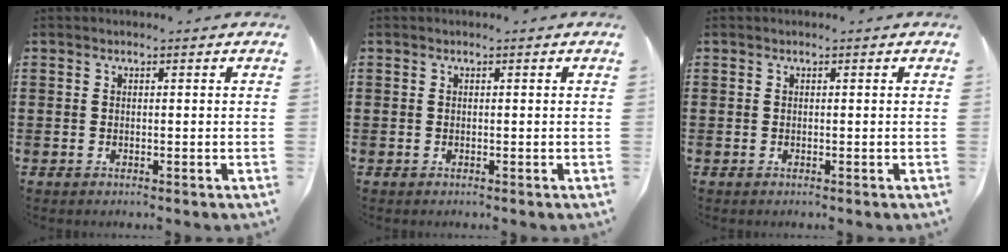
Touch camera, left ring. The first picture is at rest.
{"total": 0.0}
{"total": 0.0}